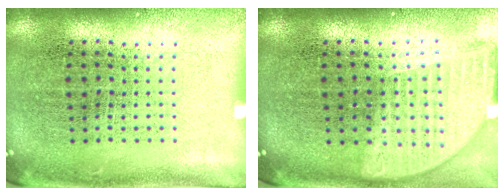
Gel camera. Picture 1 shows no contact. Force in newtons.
{"total": 1.9, "press": 1.5, "slide": 1.1}